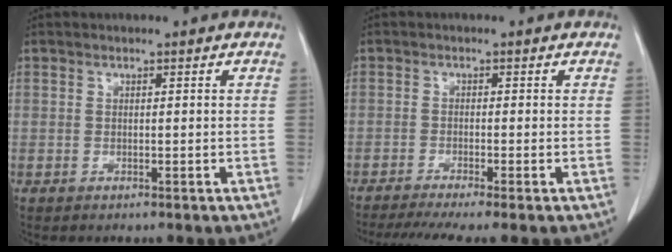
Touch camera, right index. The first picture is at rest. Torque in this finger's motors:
{"motor_torque": [0.91, -0.90, 0.18, 0.03]}